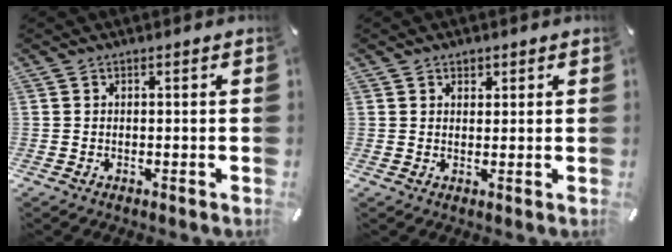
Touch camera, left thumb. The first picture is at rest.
{"total": 1.6, "force": [0.9, 1.3, 0.3], "torque": [0.010, -0.004, 0.013]}